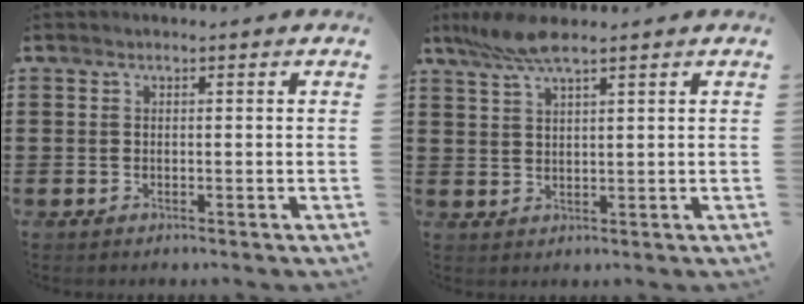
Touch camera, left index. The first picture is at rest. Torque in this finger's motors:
{"motor_torque": [0.84, -0.14, 0.31, 0.06]}